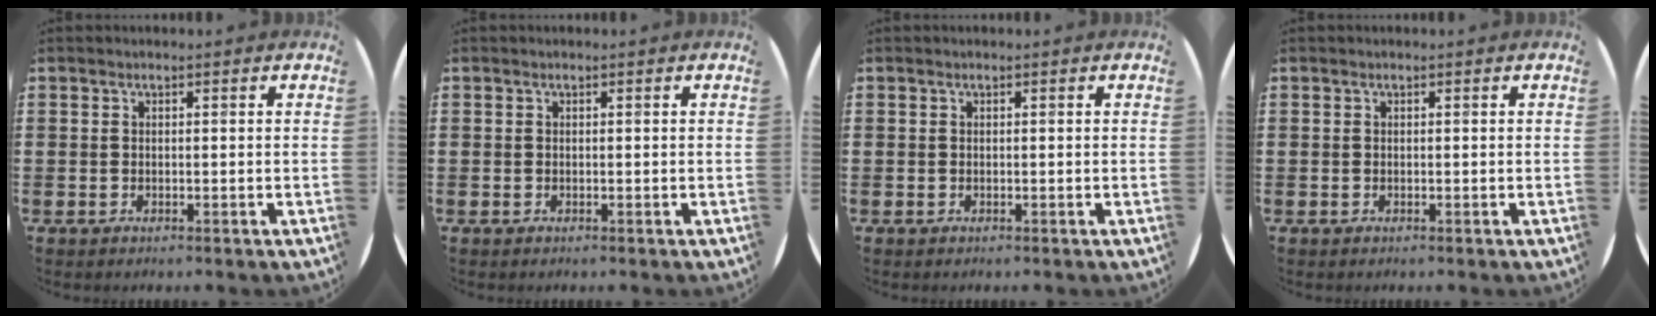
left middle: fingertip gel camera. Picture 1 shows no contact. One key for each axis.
{"total": 0.0}
{"total": 0.0}
{"total": 0.0}